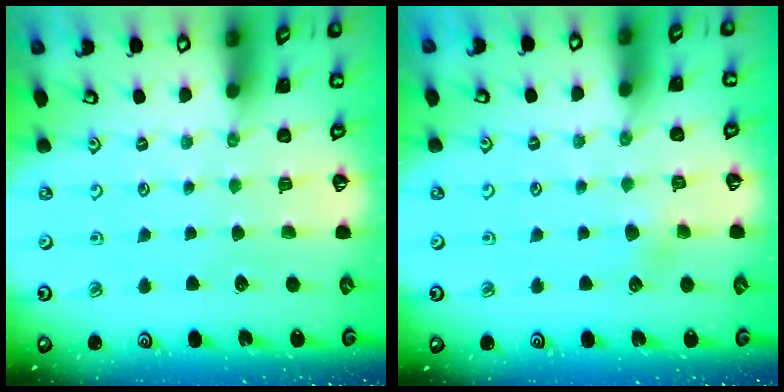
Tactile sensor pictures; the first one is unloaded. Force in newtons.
{"total": 3.1, "press": 3.1, "slide": 0.5}